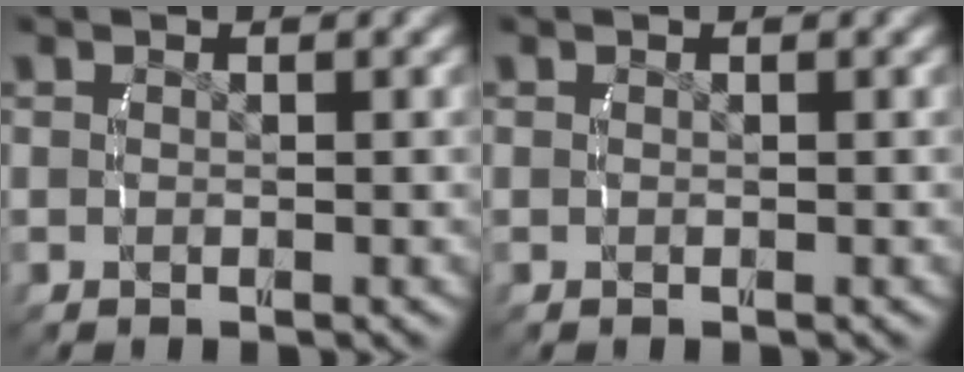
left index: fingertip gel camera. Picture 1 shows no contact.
{"total": 0.0}